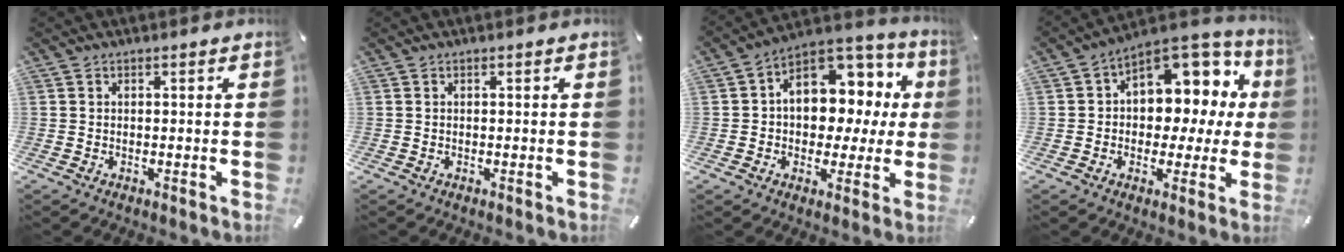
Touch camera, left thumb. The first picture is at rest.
{"total": 0.0}
{"total": 11.2, "force": [2.0, 9.0, 6.3], "torque": [-0.088, -0.021, 0.041]}
{"total": 10.0, "force": [3.3, 7.7, 5.4], "torque": [-0.064, -0.042, 0.063]}